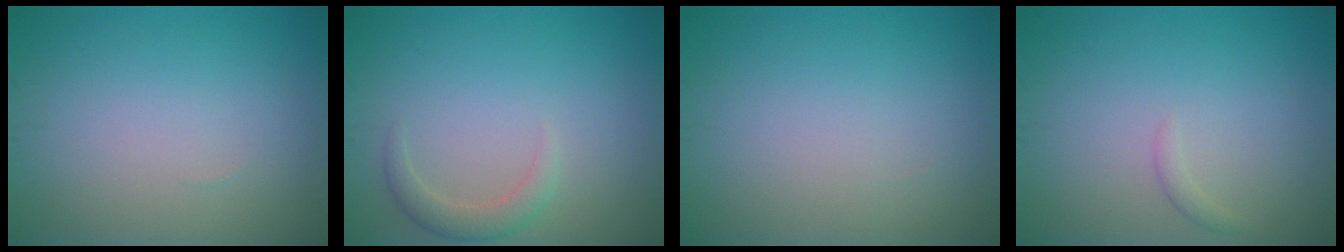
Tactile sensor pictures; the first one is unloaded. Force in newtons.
{"total": 2.0, "press": 2.0, "slide": 0.2}
{"total": 0.0}
{"total": 0.7, "press": 0.7, "slide": 0.1}